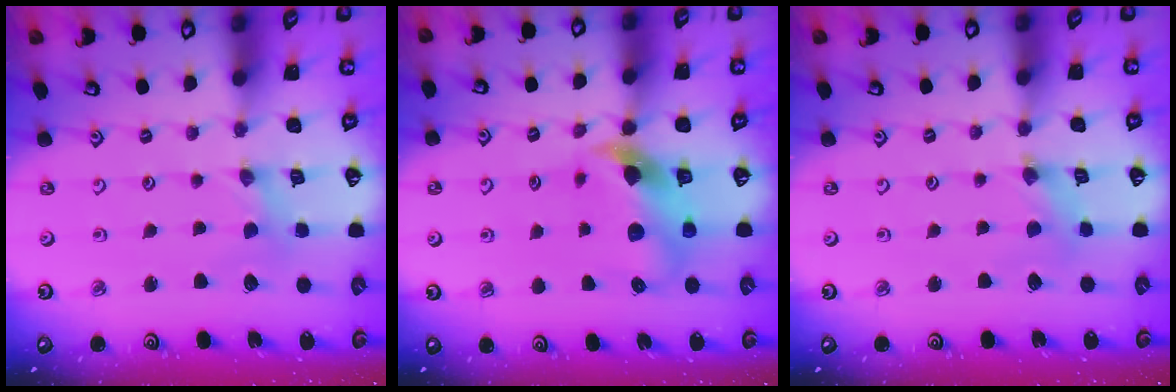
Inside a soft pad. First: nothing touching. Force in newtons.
{"total": 10.1, "press": 10.0, "slide": 1.5}
{"total": 1.1, "press": 1.0, "slide": 0.3}